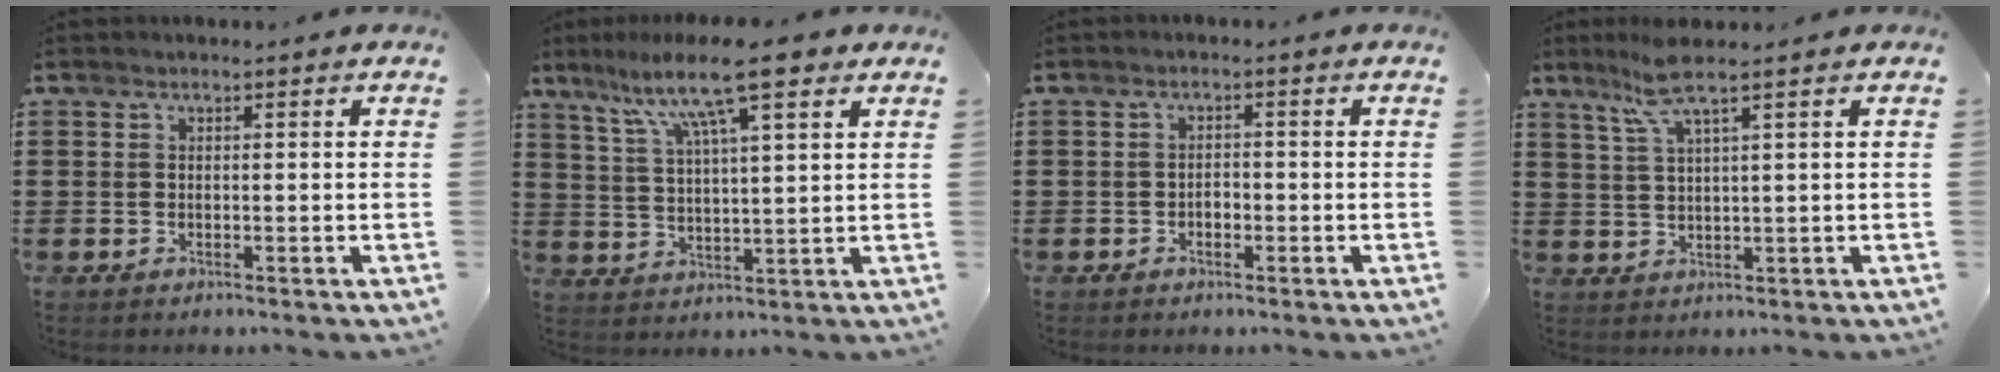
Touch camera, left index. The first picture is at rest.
{"total": 12.1, "force": [8.2, 2.0, 8.7], "torque": [-0.171, -0.018, 0.138]}
{"total": 1.4, "force": [-0.6, 0.8, 0.9], "torque": [-0.021, 0.002, -0.013]}
{"total": 5.9, "force": [3.8, 0.1, 4.5], "torque": [-0.106, 0.002, 0.065]}